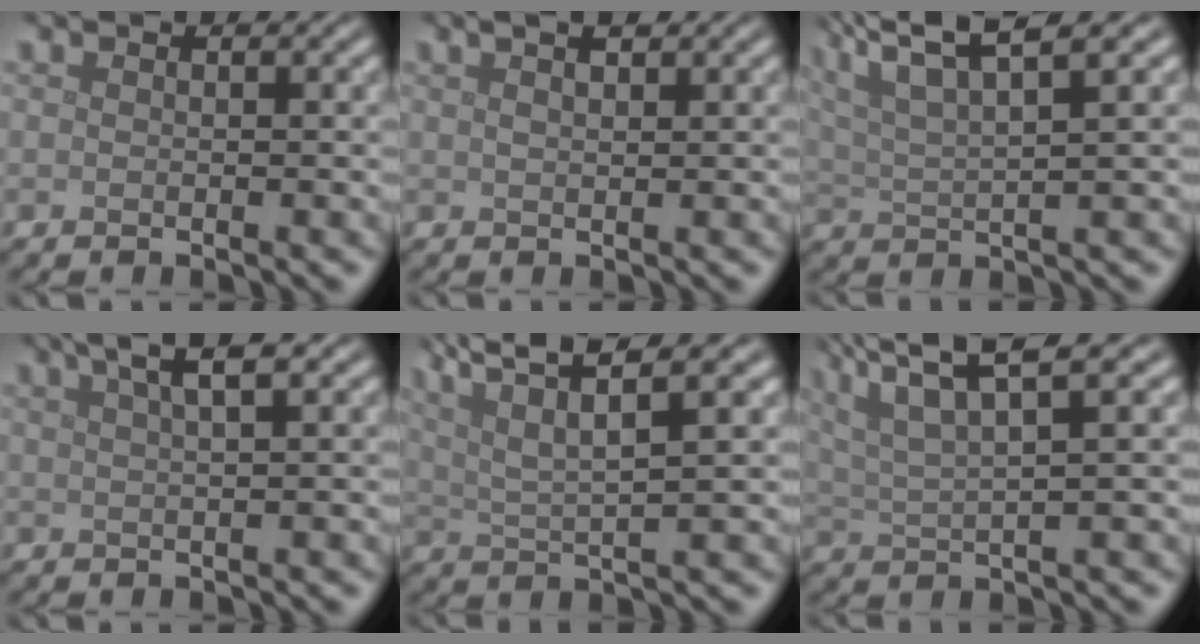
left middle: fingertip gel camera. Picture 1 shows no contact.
{"total": 3.1, "force": [2.0, 1.1, 2.1], "torque": [-0.021, 0.014, 0.012]}
{"total": 7.6, "force": [4.5, 2.1, 5.8], "torque": [-0.092, 0.025, 0.070]}
{"total": 4.3, "force": [2.6, 1.1, 3.3], "torque": [-0.031, 0.013, 0.026]}
{"total": 7.8, "force": [4.5, 1.8, 6.1], "torque": [-0.097, 0.025, 0.068]}
{"total": 7.2, "force": [4.1, 1.8, 5.7], "torque": [-0.092, 0.020, 0.073]}